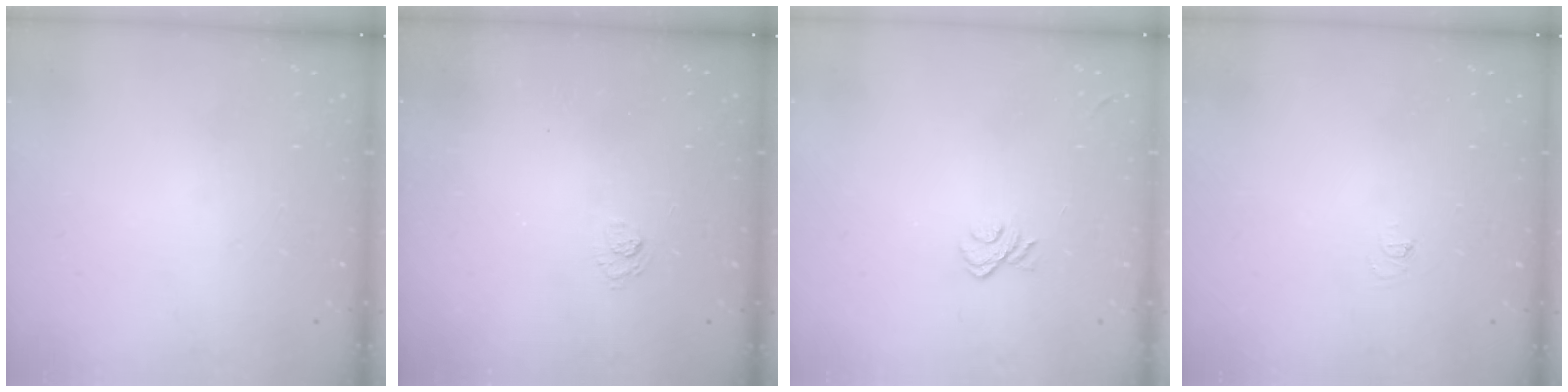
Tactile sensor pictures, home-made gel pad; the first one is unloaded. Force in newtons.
{"total": 3.2, "press": 3.0, "slide": 1.1}
{"total": 6.1, "press": 6.1, "slide": 1.0}
{"total": 2.8, "press": 2.8, "slide": 0.3}